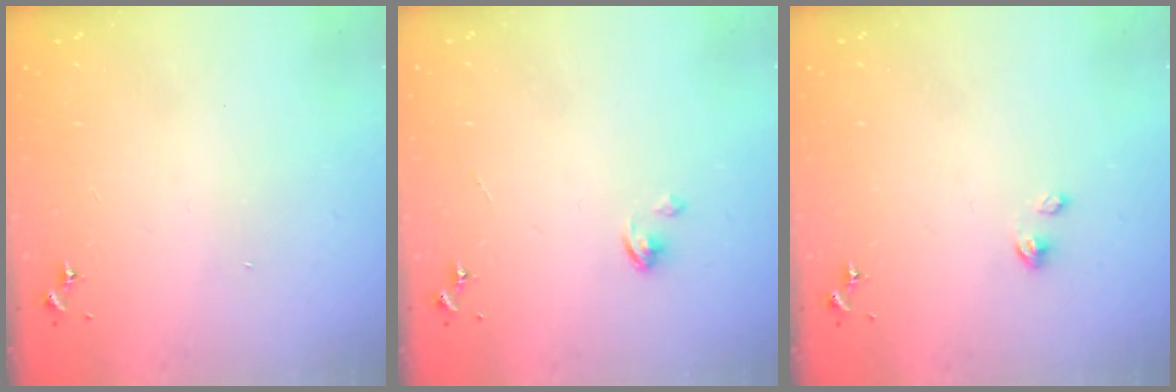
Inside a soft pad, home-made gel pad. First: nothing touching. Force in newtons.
{"total": 3.0, "press": 3.0, "slide": 0.2}
{"total": 2.4, "press": 2.4, "slide": 0.3}